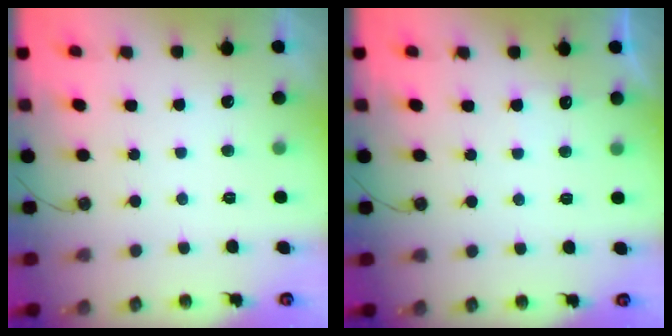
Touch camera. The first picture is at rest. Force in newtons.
{"total": 3.9, "press": 3.9, "slide": 0.5}